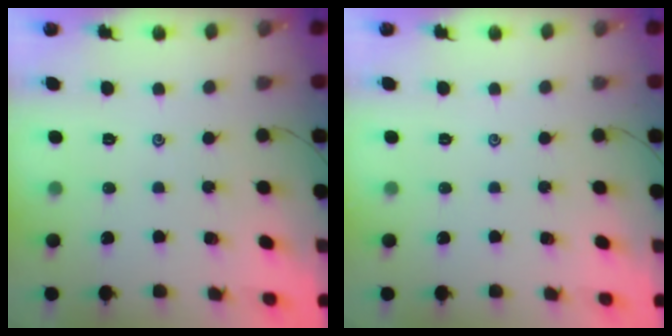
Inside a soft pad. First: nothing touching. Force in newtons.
{"total": 0.0}